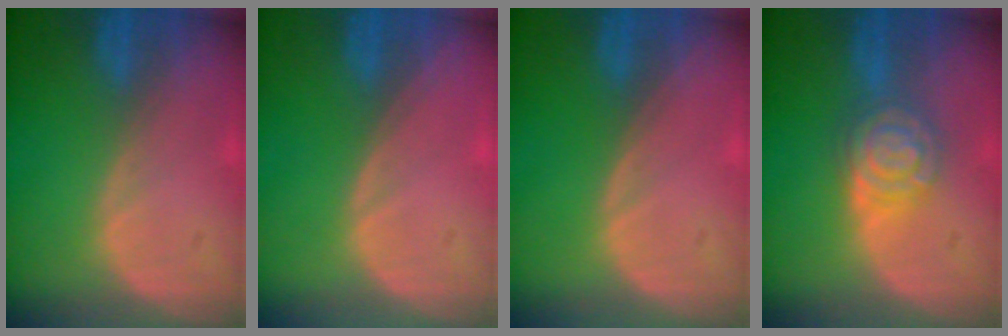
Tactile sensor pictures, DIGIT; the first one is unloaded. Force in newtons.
{"total": 0.0}
{"total": 0.0}
{"total": 6.2, "press": 6.2, "slide": 0.4}